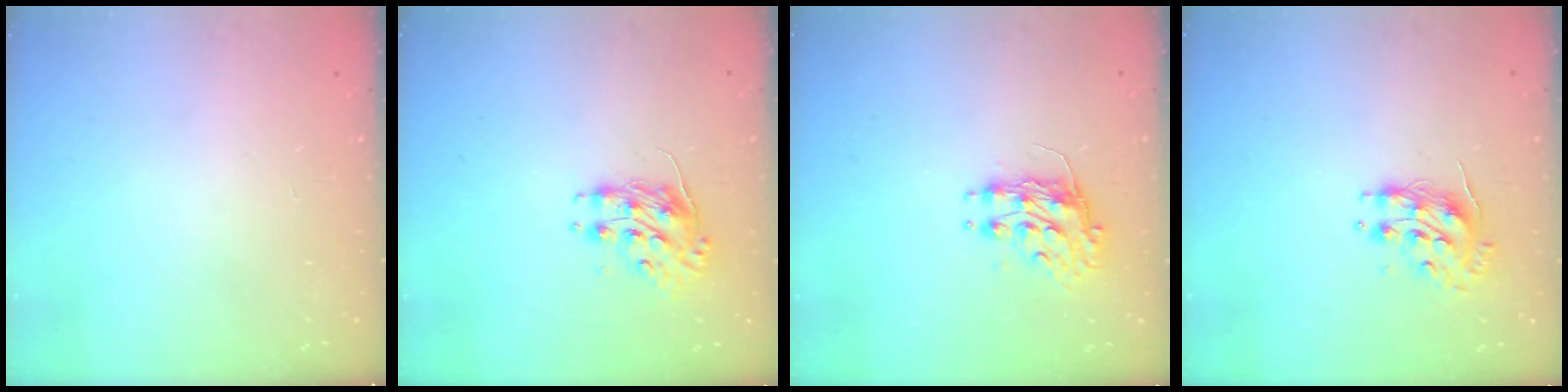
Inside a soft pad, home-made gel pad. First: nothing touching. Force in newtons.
{"total": 8.2, "press": 8.1, "slide": 0.3}
{"total": 8.3, "press": 8.3, "slide": 0.1}
{"total": 8.5, "press": 8.4, "slide": 0.5}